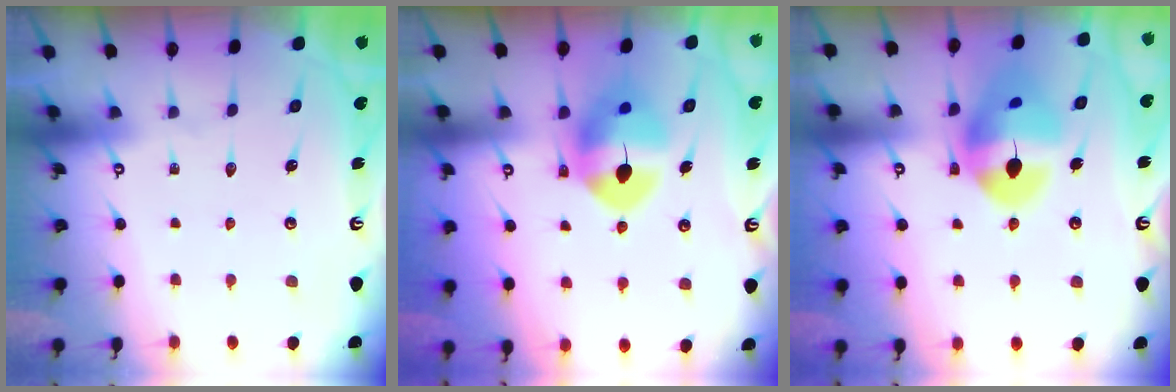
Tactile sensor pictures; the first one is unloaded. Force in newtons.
{"total": 11.2, "press": 11.0, "slide": 1.6}
{"total": 16.8, "press": 16.7, "slide": 2.1}